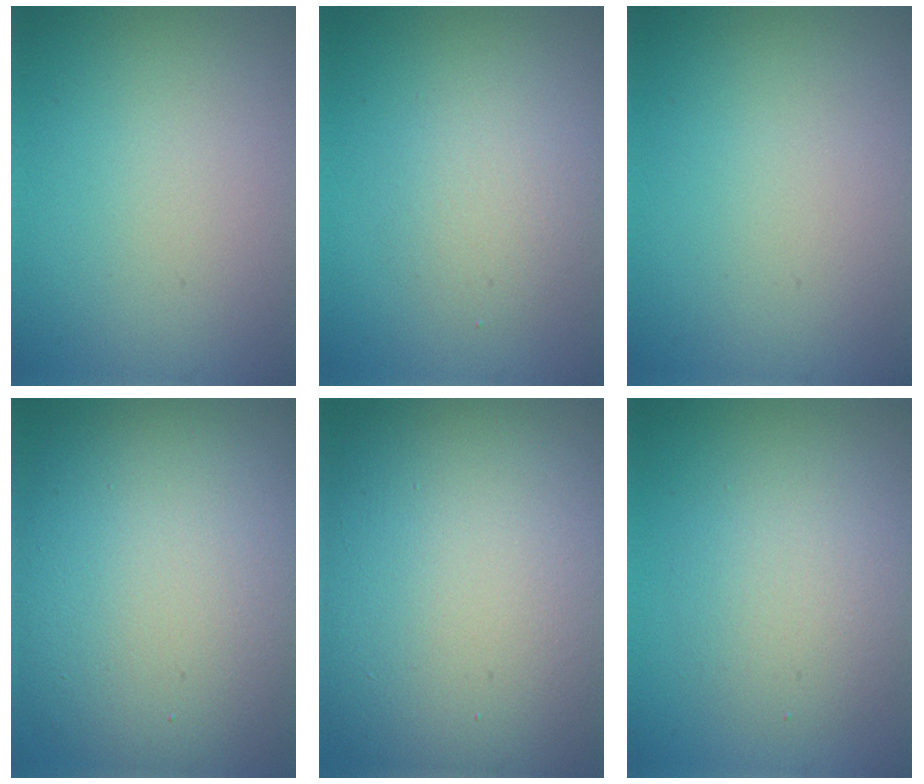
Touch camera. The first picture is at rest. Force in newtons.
{"total": 2.4, "press": 2.4, "slide": 0.1}
{"total": 0.0}
{"total": 14.2, "press": 14.2, "slide": 0.1}
{"total": 18.1, "press": 18.1, "slide": 1.1}
{"total": 3.9, "press": 3.9, "slide": 0.1}